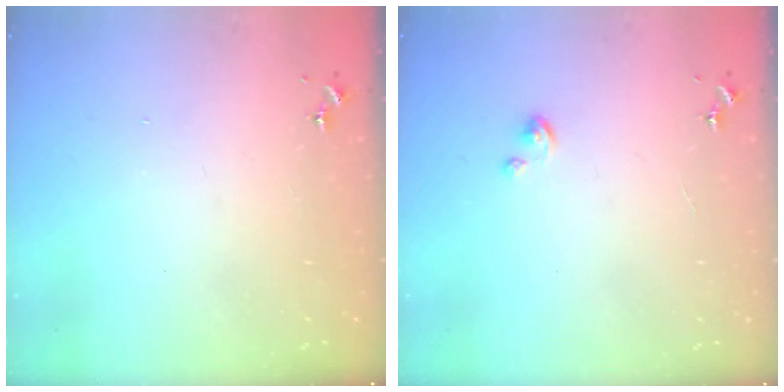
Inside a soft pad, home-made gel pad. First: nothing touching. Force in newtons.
{"total": 2.8, "press": 2.8, "slide": 0.2}